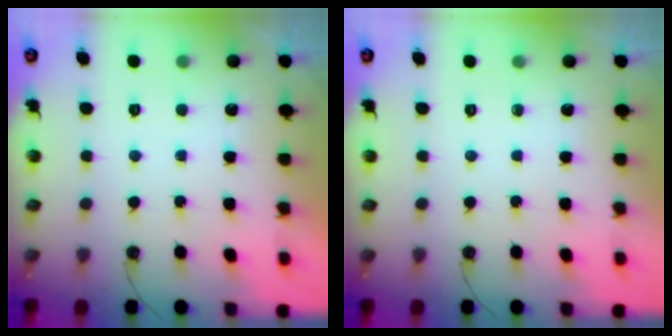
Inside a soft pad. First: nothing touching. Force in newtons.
{"total": 0.0}